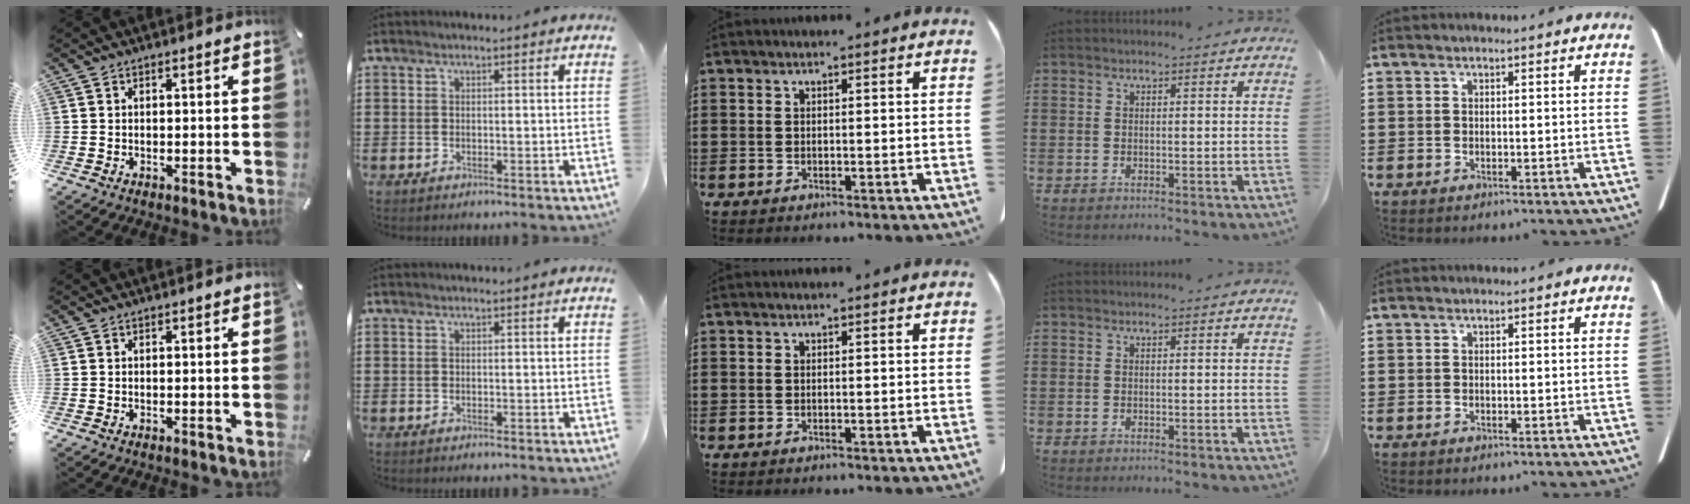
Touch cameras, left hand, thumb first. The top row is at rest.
{}